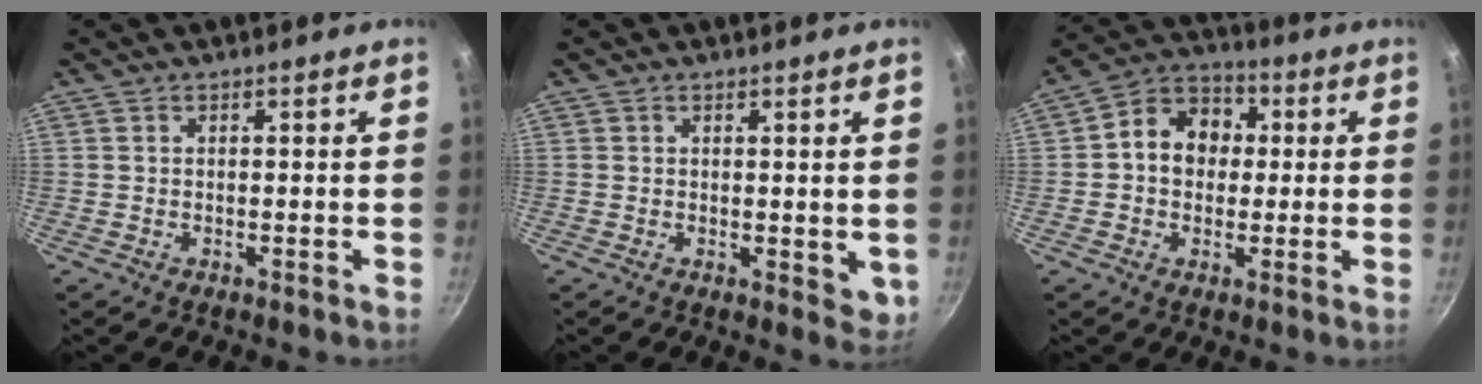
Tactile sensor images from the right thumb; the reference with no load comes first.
{"total": 3.6, "force": [0.8, 2.3, 2.7], "torque": [-0.032, -0.007, 0.012]}
{"total": 10.5, "force": [0.8, 8.6, 5.9], "torque": [-0.057, 0.022, -0.007]}